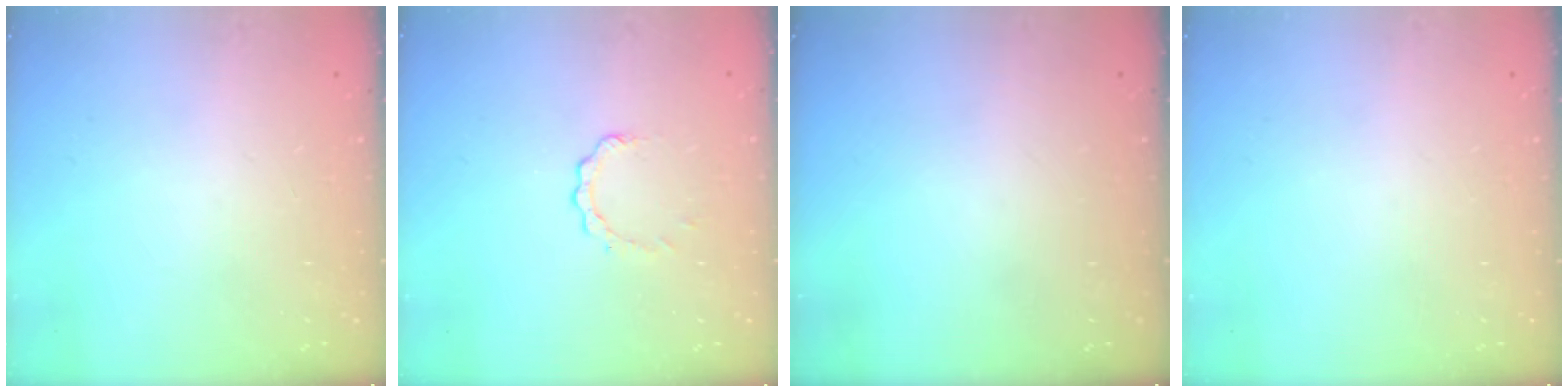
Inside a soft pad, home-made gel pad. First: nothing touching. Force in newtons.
{"total": 2.7, "press": 2.7, "slide": 0.3}
{"total": 0.0}
{"total": 0.0}